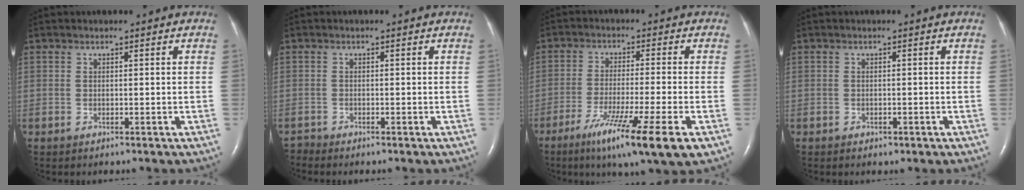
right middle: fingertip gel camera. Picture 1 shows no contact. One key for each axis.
{"total": 0.9, "fx": -0.8, "fy": -0.1, "fz": -0.3, "tx": 0.006, "ty": -0.006, "tz": -0.016}
{"total": 12.7, "fx": -6.9, "fy": -0.7, "fz": 10.7, "tx": -0.177, "ty": -0.039, "tz": -0.111}
{"total": 0.9, "fx": -0.4, "fy": 0.6, "fz": 0.4, "tx": -0.009, "ty": 0.000, "tz": -0.002}